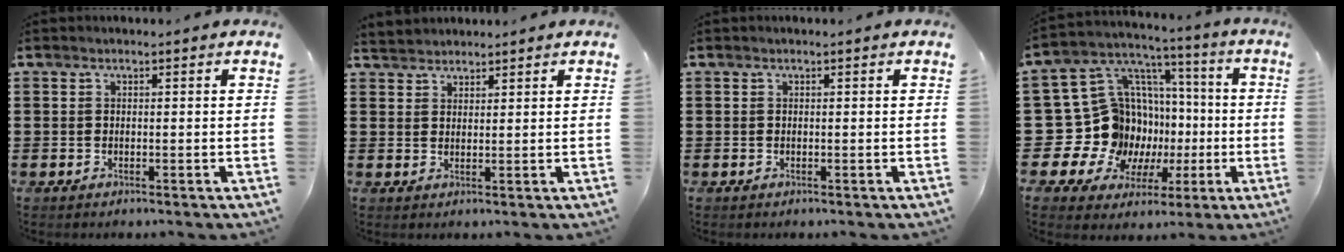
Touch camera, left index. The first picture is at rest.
{"total": 2.1, "force": [1.9, 0.7, -0.4], "torque": [0.001, 0.004, 0.038]}
{"total": 0.0}
{"total": 17.0, "force": [-2.0, 15.8, 6.0], "torque": [-0.159, -0.032, 0.008]}